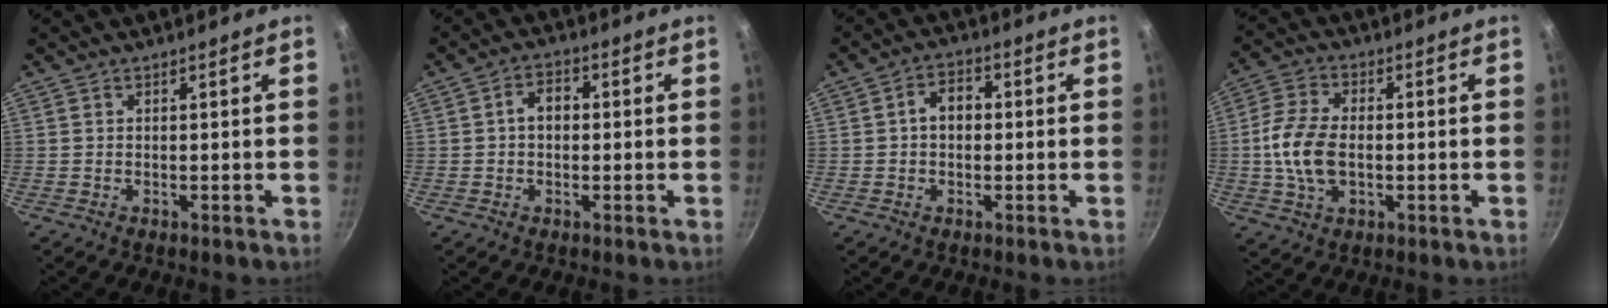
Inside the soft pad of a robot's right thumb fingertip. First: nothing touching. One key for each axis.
{"total": 4.2, "fx": 0.1, "fy": 3.1, "fz": 2.9, "tx": -0.025, "ty": 0.011, "tz": -0.004}
{"total": 4.8, "fx": 0.1, "fy": 3.5, "fz": 3.3, "tx": -0.027, "ty": 0.013, "tz": -0.004}
{"total": 10.4, "fx": -0.8, "fy": 6.3, "fz": 8.2, "tx": -0.159, "ty": 0.016, "tz": -0.021}